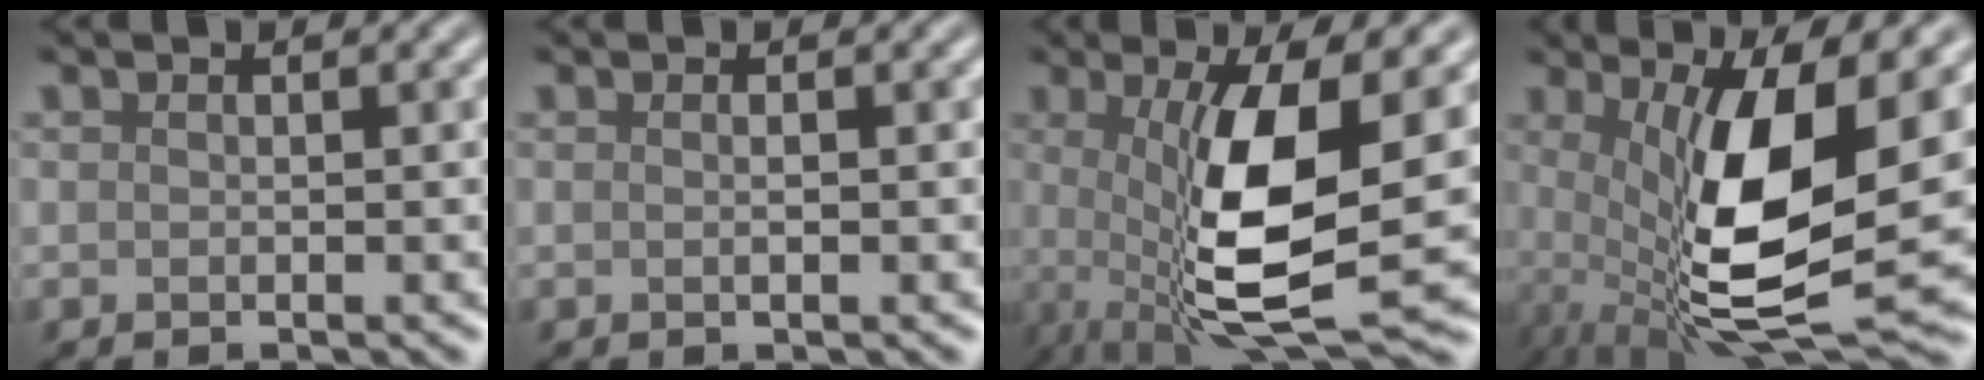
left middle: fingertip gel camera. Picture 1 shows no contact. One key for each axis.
{"total": 0.8, "fx": -0.1, "fy": 0.3, "fz": 0.7, "tx": -0.008, "ty": -0.003, "tz": -0.007}
{"total": 10.3, "fx": -0.2, "fy": 3.0, "fz": 9.9, "tx": -0.178, "ty": -0.016, "tz": 0.002}
{"total": 11.3, "fx": 0.2, "fy": 3.4, "fz": 10.7, "tx": -0.197, "ty": -0.021, "tz": 0.010}